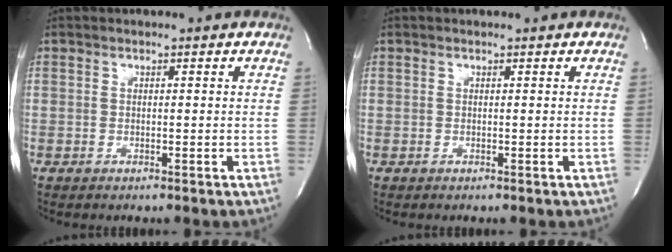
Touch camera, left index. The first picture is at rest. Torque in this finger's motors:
{"motor_torque": [-0.01, 0.01, 0.00, 0.00]}